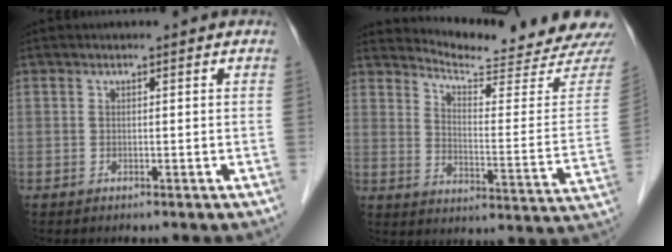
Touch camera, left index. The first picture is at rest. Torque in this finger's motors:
{"motor_torque": [-0.25, -1.13, 0.09, 0.00]}